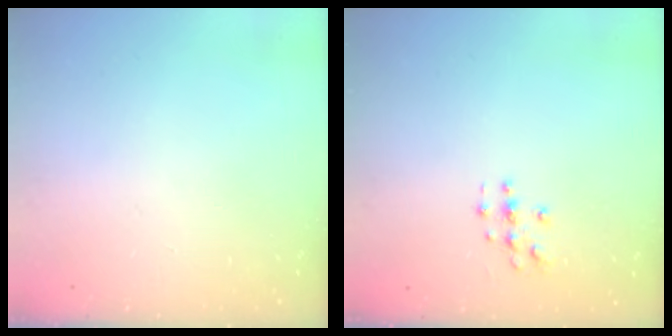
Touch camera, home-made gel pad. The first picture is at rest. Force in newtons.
{"total": 3.0, "press": 3.0, "slide": 0.3}